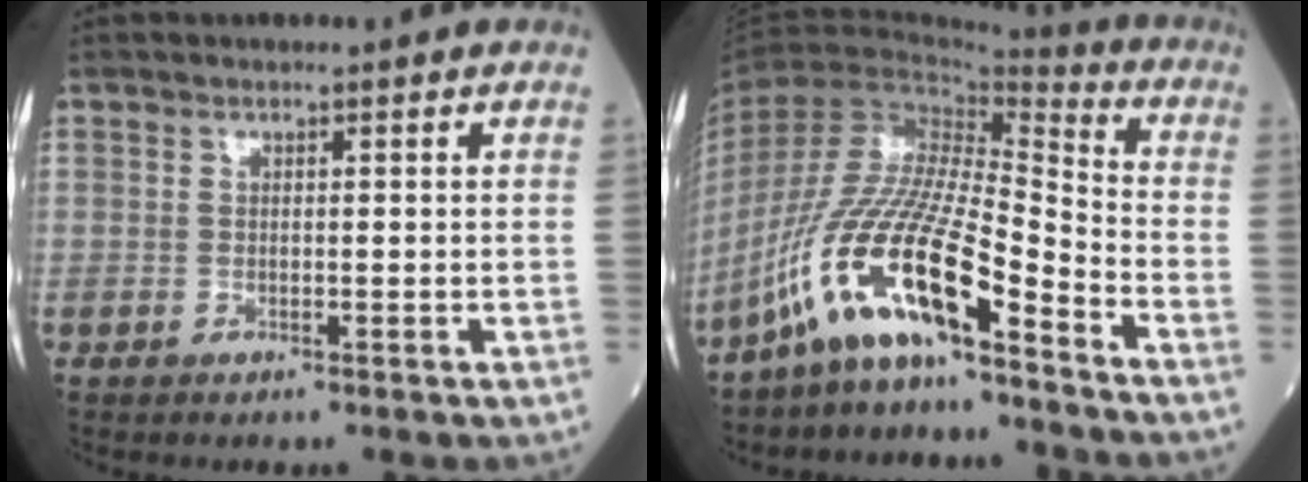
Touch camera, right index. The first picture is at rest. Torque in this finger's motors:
{"motor_torque": [1.70, -0.44, 0.68, 0.21]}